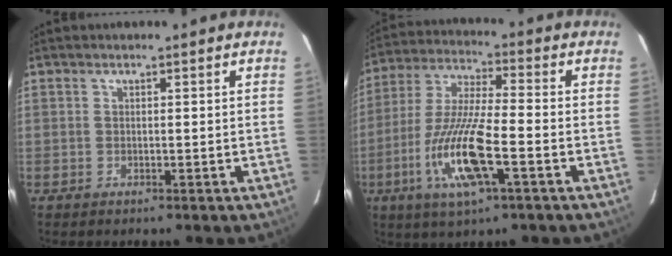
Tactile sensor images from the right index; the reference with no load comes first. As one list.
[{"total": 13.9, "force": [-4.9, 1.6, 12.9], "torque": [-0.268, -0.016, -0.092]}]